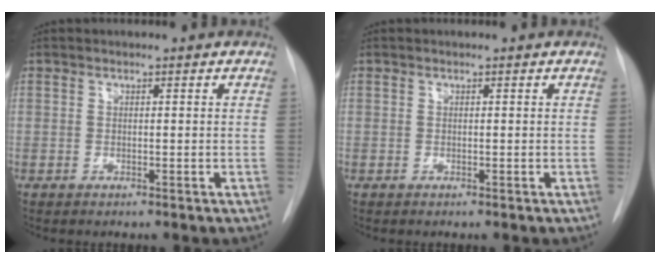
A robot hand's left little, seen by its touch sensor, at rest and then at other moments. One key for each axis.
{"total": 0.0}